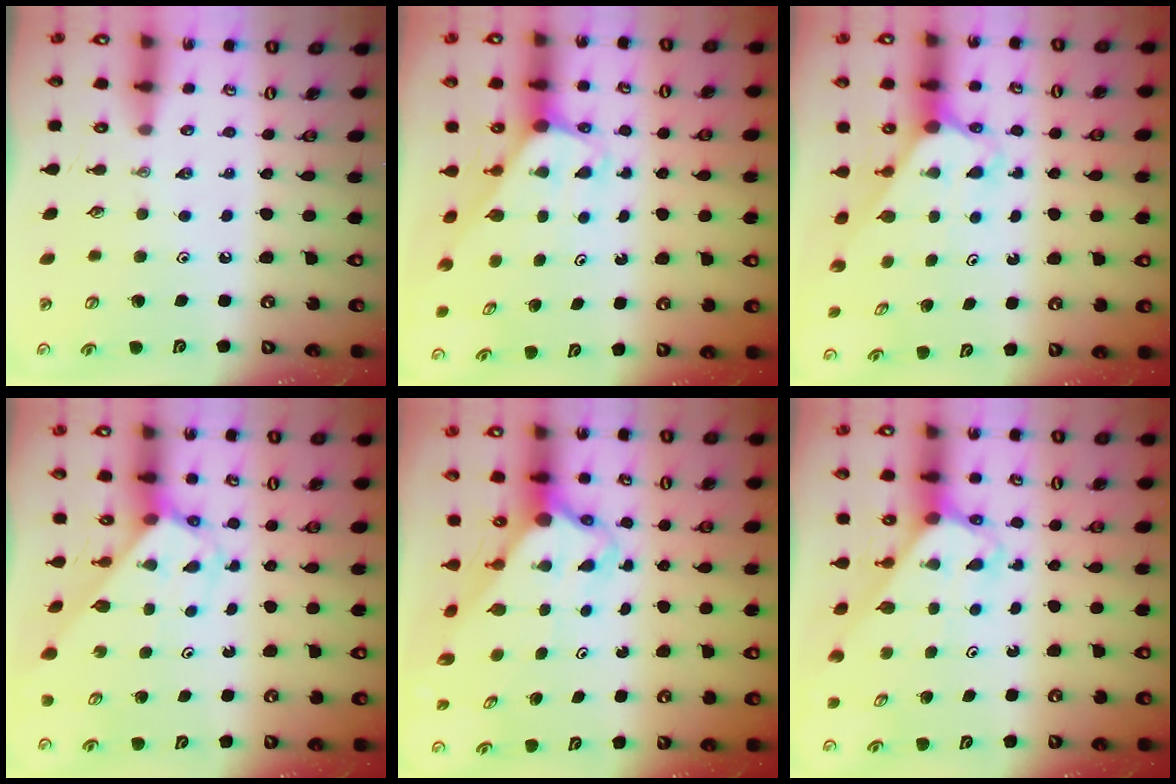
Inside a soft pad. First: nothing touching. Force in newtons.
{"total": 2.1, "press": 2.1, "slide": 0.1}
{"total": 2.3, "press": 2.3, "slide": 0.2}
{"total": 2.8, "press": 2.8, "slide": 0.1}
{"total": 3.8, "press": 3.7, "slide": 0.3}
{"total": 2.6, "press": 2.6, "slide": 0.2}